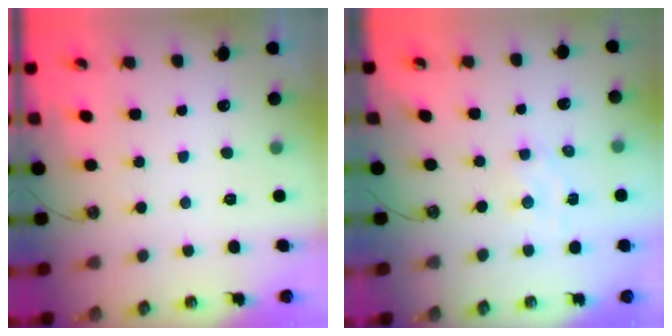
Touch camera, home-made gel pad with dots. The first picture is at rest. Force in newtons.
{"total": 2.0, "press": 2.0, "slide": 0.3}